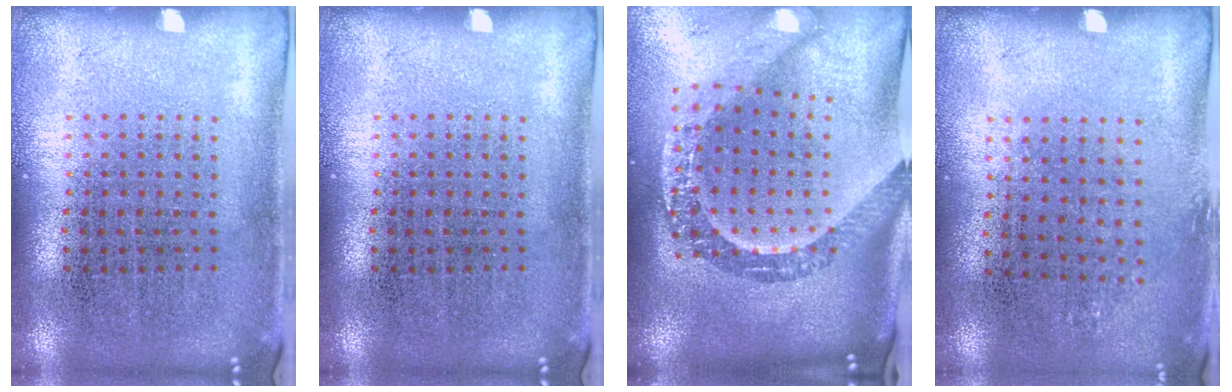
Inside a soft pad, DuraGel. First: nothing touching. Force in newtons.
{"total": 0.0}
{"total": 3.2, "press": 2.3, "slide": 2.2}
{"total": 0.8, "press": 0.7, "slide": 0.4}